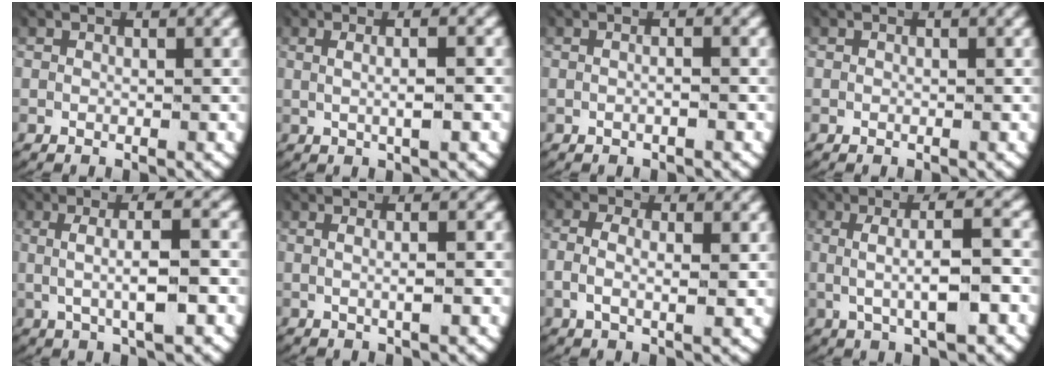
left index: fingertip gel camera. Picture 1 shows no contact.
{"total": 2.6, "force": [0.2, 0.4, 2.6], "torque": [-0.042, 0.002, 0.009]}
{"total": 1.1, "force": [-0.4, -0.1, 1.0], "torque": [-0.021, -0.002, -0.004]}
{"total": 0.0}
{"total": 5.6, "force": [1.0, 1.5, 5.3], "torque": [-0.083, 0.014, 0.014]}
{"total": 1.8, "force": [-0.1, 0.1, 1.8], "torque": [-0.036, -0.005, 0.004]}
{"total": 3.1, "force": [-0.2, 1.5, 2.7], "torque": [-0.065, -0.013, 0.002]}
{"total": 6.0, "force": [0.8, 1.7, 5.7], "torque": [-0.090, 0.014, 0.013]}